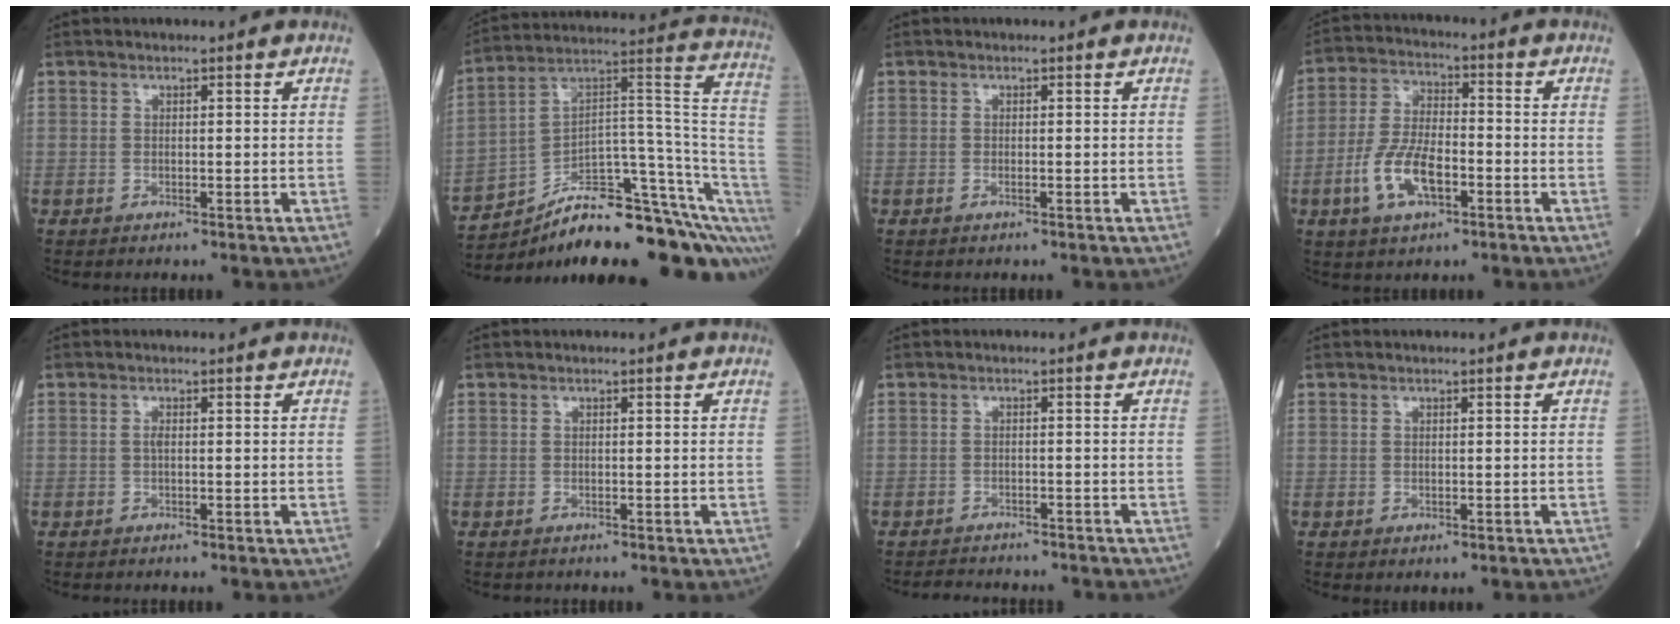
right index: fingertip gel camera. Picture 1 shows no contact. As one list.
[{"total": 25.4, "force": [-16.8, 6.1, 18.0], "torque": [-0.173, 0.054, -0.249]}, {"total": 0.0}, {"total": 9.4, "force": [-3.5, 3.9, 7.8], "torque": [-0.167, 0.005, -0.066]}, {"total": 0.6, "force": [0.0, 0.1, 0.6], "torque": [-0.014, 0.001, -0.001]}, {"total": 0.0}, {"total": 6.5, "force": [-6.0, 1.7, 1.8], "torque": [-0.026, -0.007, -0.075]}, {"total": 0.6, "force": [0.0, 0.5, 0.2], "torque": [-0.006, -0.001, 0.003]}]